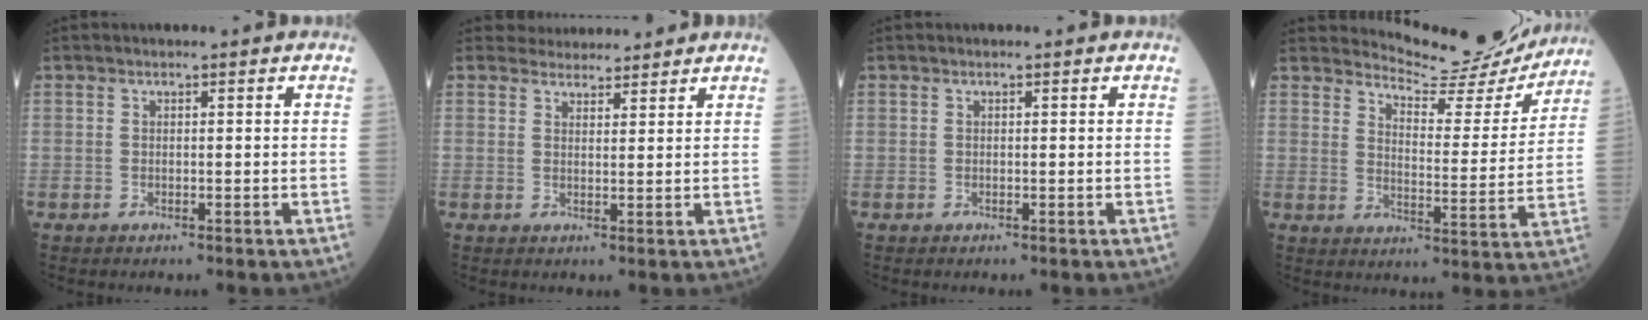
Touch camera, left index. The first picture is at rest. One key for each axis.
{"total": 4.1, "fx": 4.0, "fy": 1.1, "fz": -0.1, "tx": 0.002, "ty": 0.015, "tz": 0.058}
{"total": 0.0}
{"total": 13.2, "fx": 13.1, "fy": 1.6, "fz": 1.0, "tx": -0.016, "ty": -0.046, "tz": 0.167}